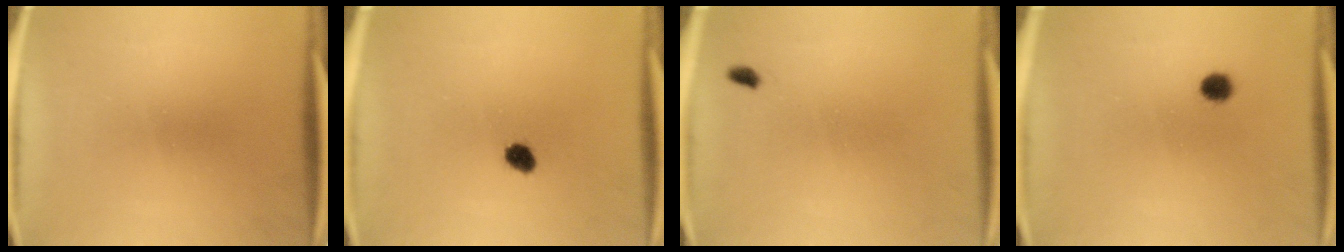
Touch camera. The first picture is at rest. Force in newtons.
{"total": 2.8}
{"total": 1.1}
{"total": 2.6}